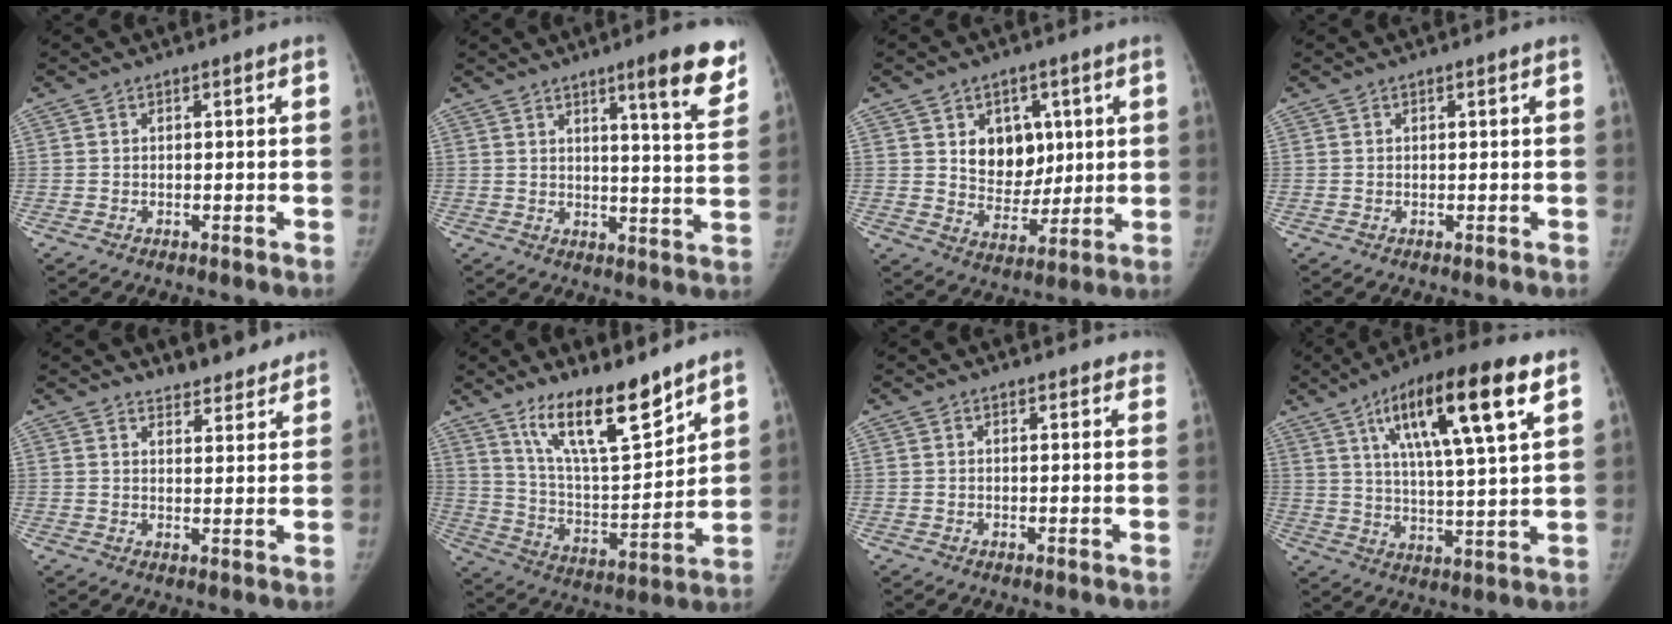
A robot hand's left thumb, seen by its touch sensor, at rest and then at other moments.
{"total": 11.5, "force": [7.4, 1.4, 8.7], "torque": [-0.092, -0.044, 0.095]}
{"total": 10.3, "force": [3.2, 7.9, 5.8], "torque": [-0.044, -0.022, 0.064]}
{"total": 0.0}
{"total": 7.6, "force": [6.8, 2.7, 1.8], "torque": [0.006, -0.044, 0.087]}
{"total": 17.1, "force": [12.3, 4.7, 10.9], "torque": [-0.152, -0.081, 0.226]}
{"total": 4.3, "force": [3.9, 1.7, 0.5], "torque": [0.030, -0.012, 0.029]}
{"total": 19.5, "force": [9.4, 4.2, 16.6], "torque": [-0.257, -0.020, 0.153]}